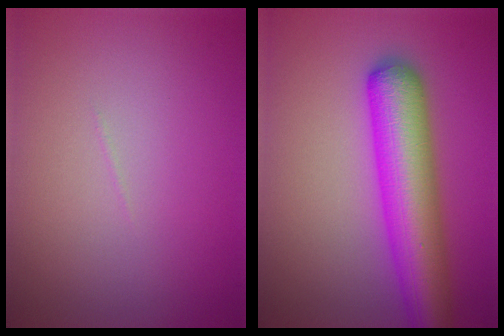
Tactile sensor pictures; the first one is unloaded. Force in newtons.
{"total": 8.4, "press": 8.4, "slide": 0.3}